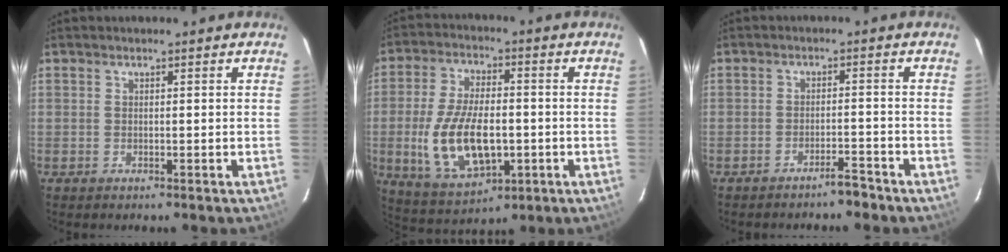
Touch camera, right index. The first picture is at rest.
{"total": 15.6, "force": [-2.7, 7.8, 13.2], "torque": [-0.271, -0.010, -0.032]}
{"total": 3.2, "force": [-2.9, 0.7, 1.3], "torque": [-0.030, 0.005, -0.039]}